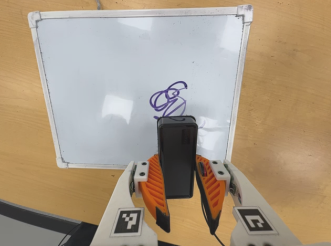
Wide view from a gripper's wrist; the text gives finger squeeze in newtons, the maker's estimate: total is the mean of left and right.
{"total": 7.2, "left": 5.7, "right": 8.7}